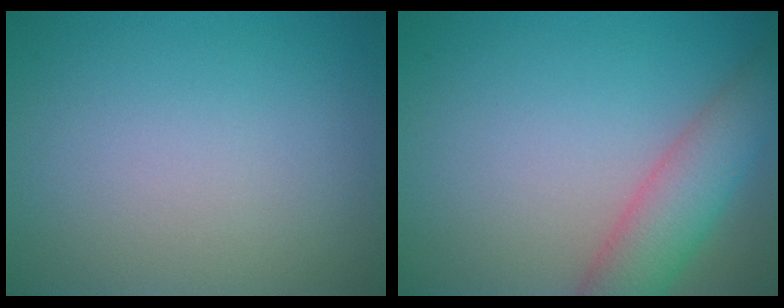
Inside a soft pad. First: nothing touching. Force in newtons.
{"total": 5.3, "press": 5.3, "slide": 0.4}